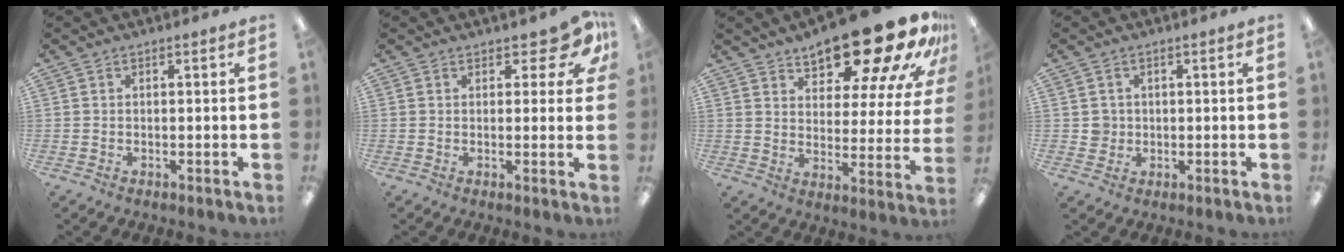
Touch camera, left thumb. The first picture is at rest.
{"total": 6.6, "force": [4.2, 3.2, 4.0], "torque": [-0.043, -0.020, 0.073]}
{"total": 20.2, "force": [15.8, 6.6, 10.8], "torque": [-0.156, -0.103, 0.260]}
{"total": 2.8, "force": [0.3, 2.7, 0.2], "torque": [-0.002, 0.002, 0.002]}